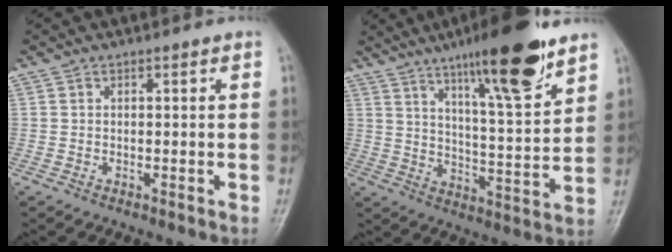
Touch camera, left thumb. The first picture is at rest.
{"total": 17.4, "force": [11.2, 2.9, 12.9], "torque": [-0.183, -0.059, 0.180]}